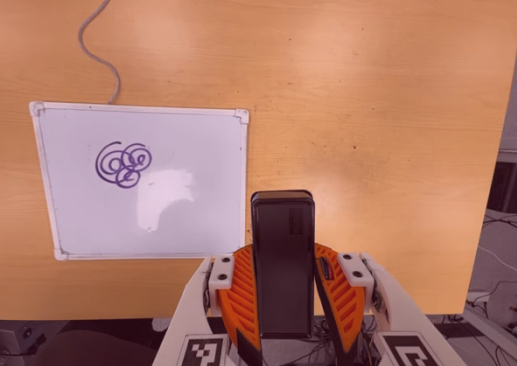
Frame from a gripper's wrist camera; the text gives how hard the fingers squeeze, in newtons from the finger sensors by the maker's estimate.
{"total": 6.7, "left": 5.3, "right": 8.1}